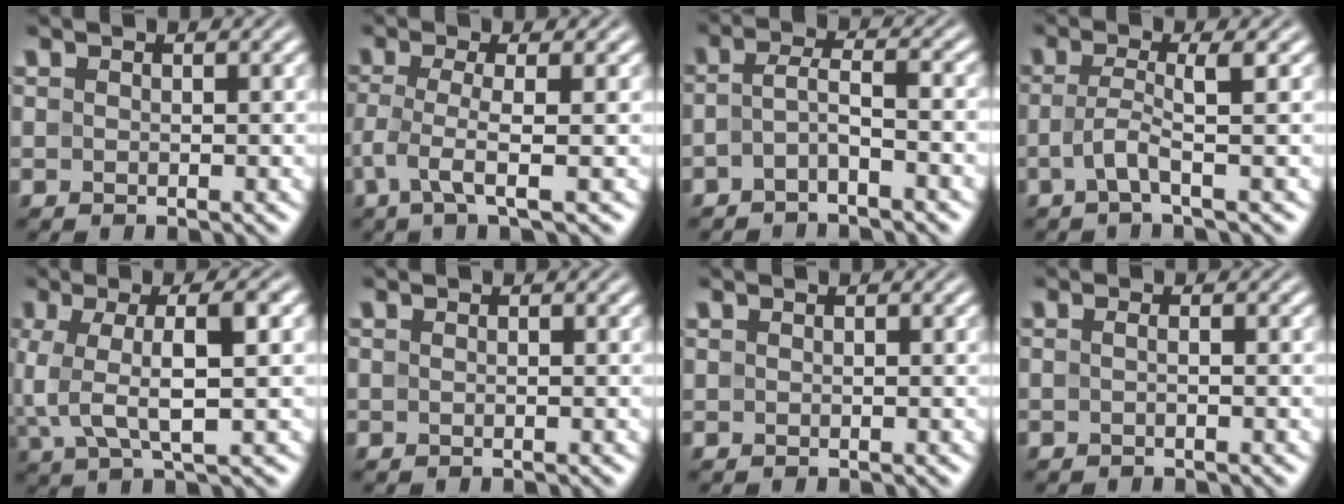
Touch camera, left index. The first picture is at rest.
{"total": 3.1, "force": [-1.0, 0.3, 2.9], "torque": [-0.064, -0.003, -0.022]}
{"total": 2.3, "force": [-1.2, 0.5, 1.9], "torque": [-0.042, 0.007, -0.030]}
{"total": 2.7, "force": [-0.4, 0.3, 2.6], "torque": [-0.056, 0.001, -0.012]}
{"total": 6.8, "force": [0.6, 1.8, 6.5], "torque": [-0.125, 0.009, 0.006]}
{"total": 0.0}
{"total": 0.0}
{"total": 0.6, "force": [-0.3, 0.0, 0.5], "torque": [-0.013, 0.000, -0.006]}